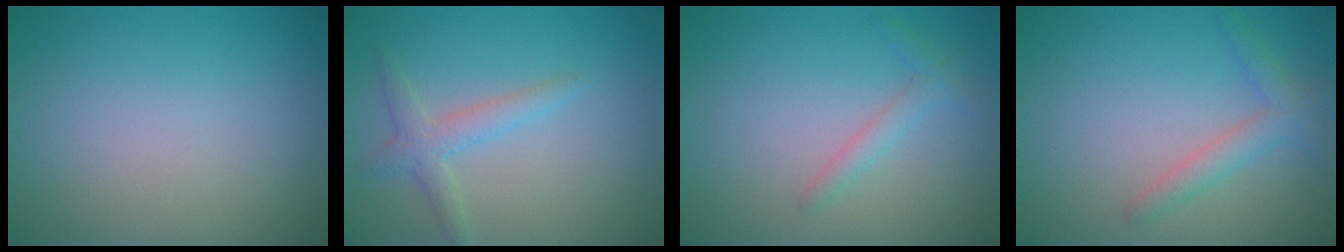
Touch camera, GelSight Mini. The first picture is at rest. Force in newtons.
{"total": 2.4, "press": 2.4, "slide": 0.1}
{"total": 1.5, "press": 1.4, "slide": 0.1}
{"total": 2.3, "press": 2.3, "slide": 0.1}